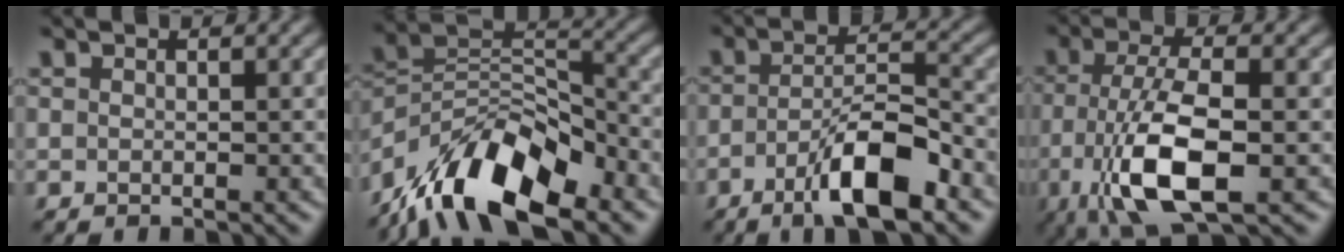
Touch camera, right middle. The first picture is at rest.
{"total": 11.9, "force": [-8.5, 4.9, 6.7], "torque": [-0.117, 0.013, -0.174]}
{"total": 7.1, "force": [-3.7, 1.8, 5.7], "torque": [-0.100, 0.006, -0.066]}
{"total": 8.1, "force": [-2.8, 2.9, 7.1], "torque": [-0.149, -0.001, -0.055]}